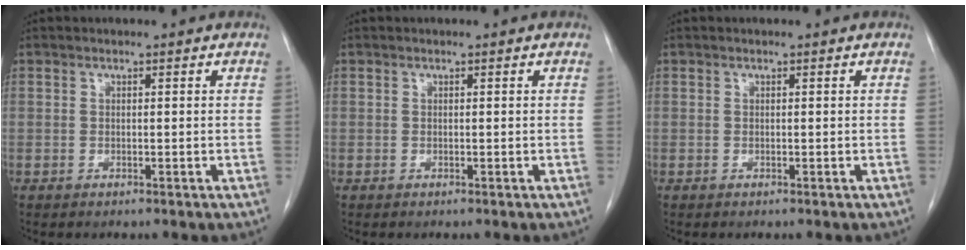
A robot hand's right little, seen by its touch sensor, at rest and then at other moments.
{"total": 0.0}
{"total": 0.0}